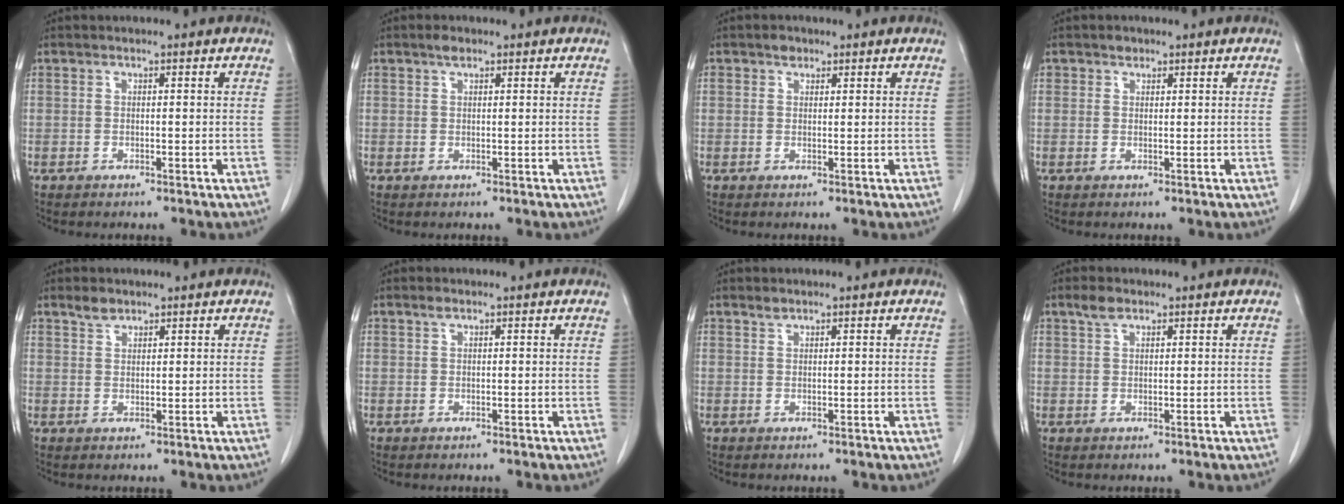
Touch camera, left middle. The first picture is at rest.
{"total": 1.2, "force": [0.9, 0.5, 0.7], "torque": [-0.015, 0.005, 0.016]}
{"total": 1.4, "force": [1.0, 1.0, 0.4], "torque": [-0.008, 0.002, 0.015]}
{"total": 1.1, "force": [0.8, 0.8, 0.2], "torque": [-0.001, -0.001, 0.011]}
{"total": 1.9, "force": [1.6, 0.9, 0.6], "torque": [-0.014, 0.001, 0.030]}
{"total": 0.7, "force": [0.6, 0.2, 0.4], "torque": [-0.011, 0.003, 0.011]}
{"total": 0.8, "force": [0.7, 0.2, 0.2], "torque": [-0.007, -0.001, 0.014]}
{"total": 2.0, "force": [1.4, 0.9, 1.0], "torque": [-0.024, 0.006, 0.028]}